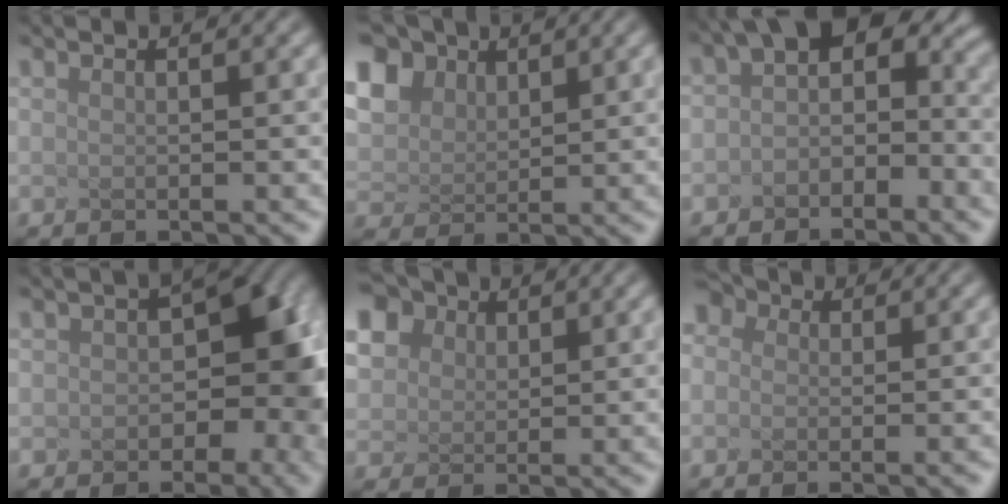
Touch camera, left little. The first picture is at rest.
{"total": 4.3, "force": [2.6, 2.9, 1.9], "torque": [-0.106, 0.018, 0.074]}
{"total": 2.6, "force": [-1.0, 1.1, 2.1], "torque": [-0.045, 0.008, 0.002]}
{"total": 6.6, "force": [-2.0, 3.7, 5.0], "torque": [-0.079, -0.010, 0.006]}
{"total": 7.0, "force": [3.7, 5.3, 2.7], "torque": [-0.121, 0.025, 0.099]}
{"total": 2.9, "force": [-0.3, 2.4, 1.5], "torque": [-0.016, 0.013, -0.003]}